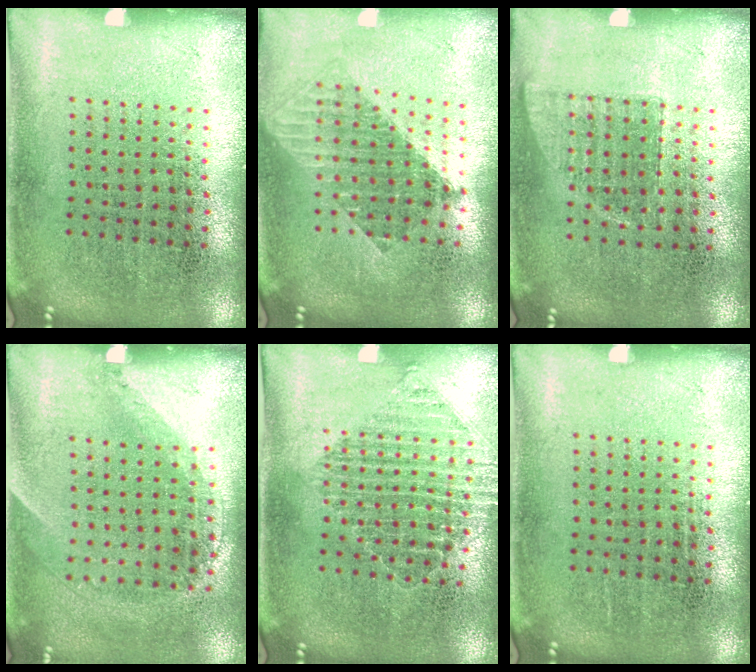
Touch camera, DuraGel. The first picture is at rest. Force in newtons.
{"total": 1.7, "press": 1.4, "slide": 1.0}
{"total": 0.8, "press": 0.7, "slide": 0.3}
{"total": 1.4, "press": 1.0, "slide": 1.0}
{"total": 1.1, "press": 1.1, "slide": 0.1}
{"total": 0.0}